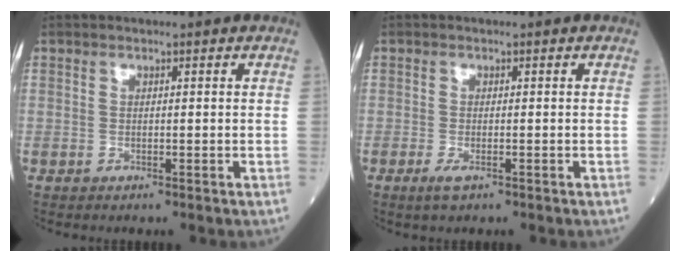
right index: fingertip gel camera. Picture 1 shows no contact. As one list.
[{"total": 1.6, "force": [-0.8, 0.5, 1.3], "torque": [-0.029, -0.003, -0.010]}]